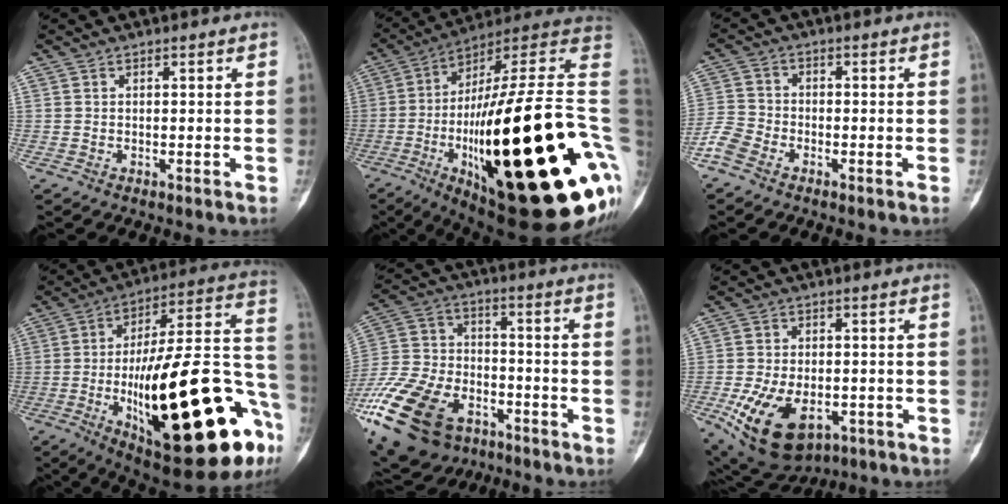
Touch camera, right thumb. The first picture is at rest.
{"total": 43.7, "force": [-7.8, 11.6, 41.4], "torque": [-0.546, 0.048, -0.119]}
{"total": 5.0, "force": [-3.4, 3.0, 2.1], "torque": [-0.047, 0.007, -0.077]}
{"total": 37.3, "force": [-10.3, 11.2, 34.0], "torque": [-0.439, 0.014, -0.147]}
{"total": 27.8, "force": [-14.3, 17.4, 16.4], "torque": [-0.410, 0.032, -0.249]}
{"total": 15.9, "force": [-6.1, 9.7, 11.1], "torque": [-0.194, 0.008, -0.082]}